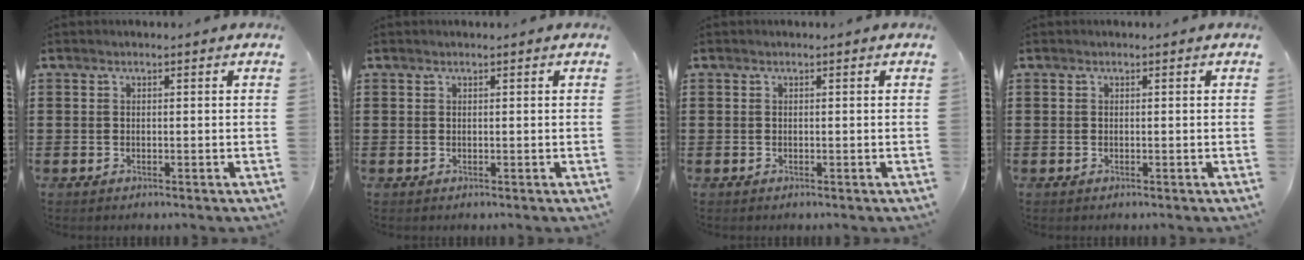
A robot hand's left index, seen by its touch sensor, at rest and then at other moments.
{"total": 0.0}
{"total": 0.0}
{"total": 0.0}